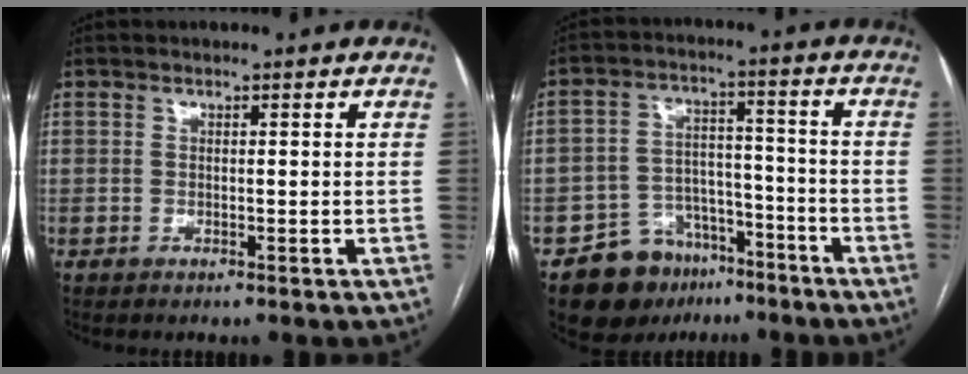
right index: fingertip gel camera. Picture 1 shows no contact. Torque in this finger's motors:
{"motor_torque": [-0.24, -0.06, -0.60, -0.21]}